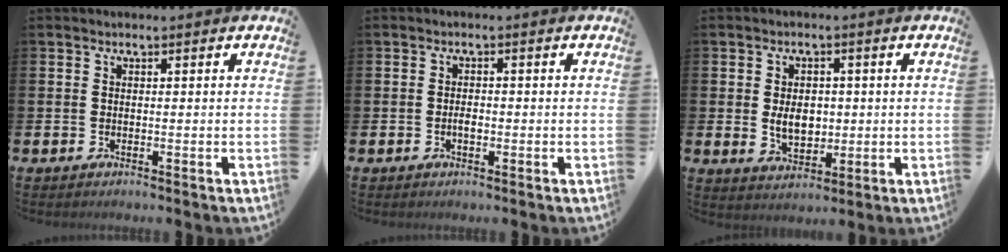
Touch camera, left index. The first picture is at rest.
{"total": 1.4, "force": [-0.3, 0.7, 1.2], "torque": [-0.014, -0.001, -0.009]}
{"total": 4.4, "force": [0.0, 3.2, 3.0], "torque": [-0.048, 0.006, -0.006]}